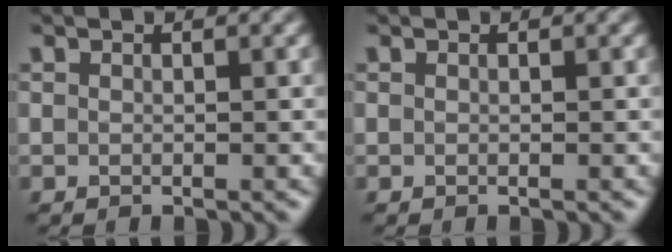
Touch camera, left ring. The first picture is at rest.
{"total": 0.0}